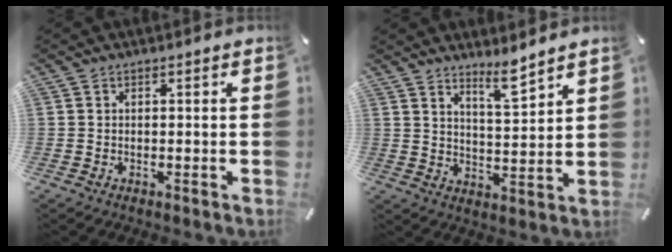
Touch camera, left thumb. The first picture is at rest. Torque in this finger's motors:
{"motor_torque": [0.47, -0.45, -0.01, -0.22, 0.03]}